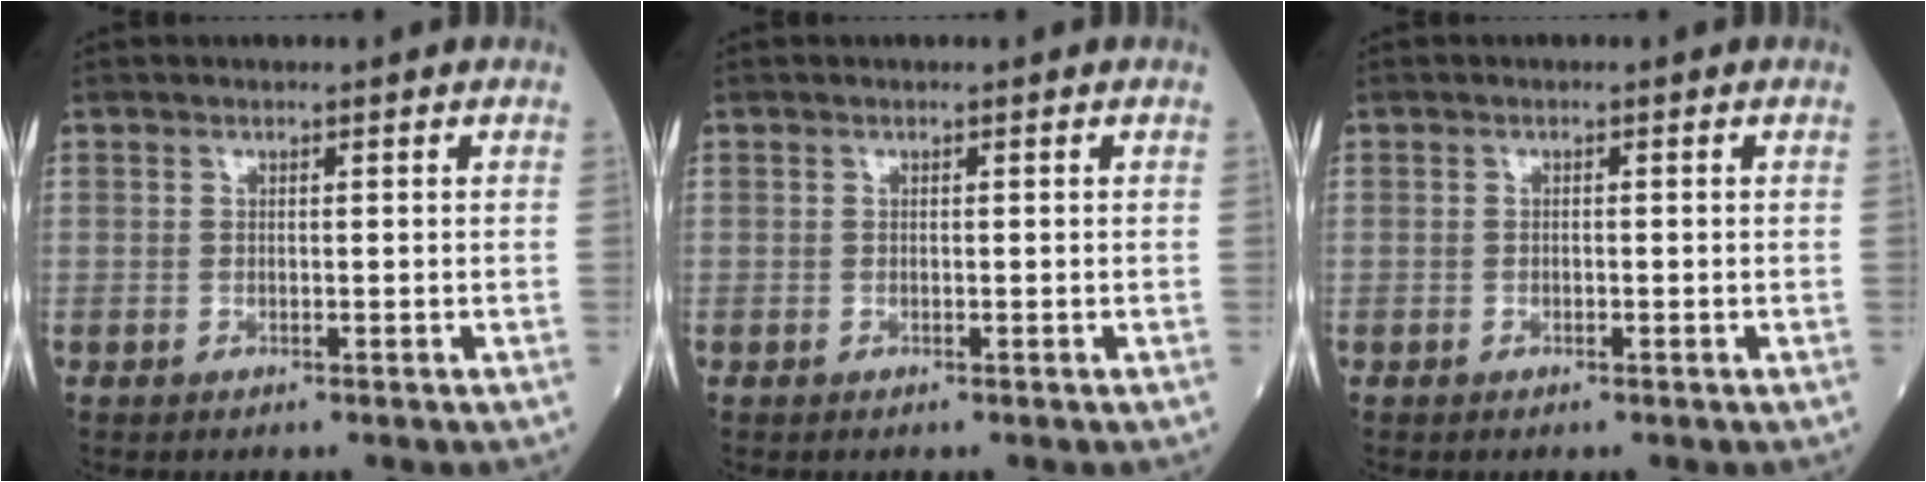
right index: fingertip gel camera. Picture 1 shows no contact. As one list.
[{"total": 0.0}, {"total": 0.7, "force": [-0.2, 0.3, 0.6], "torque": [-0.012, -0.001, -0.005]}]